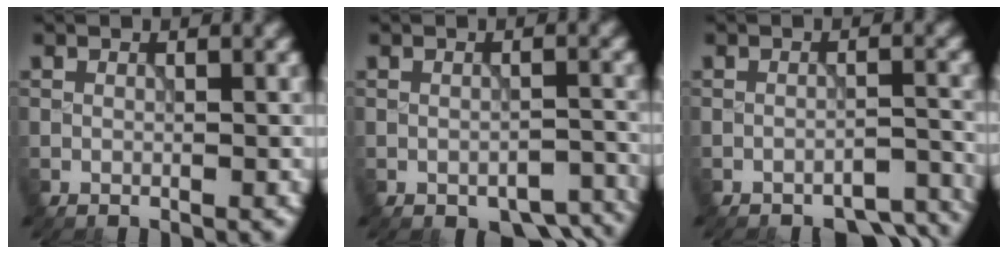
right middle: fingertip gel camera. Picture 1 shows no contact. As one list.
[{"total": 3.9, "force": [-3.0, 1.7, 1.9], "torque": [-0.029, -0.010, -0.025]}, {"total": 4.9, "force": [-4.6, 1.2, 1.4], "torque": [-0.023, -0.003, -0.048]}]